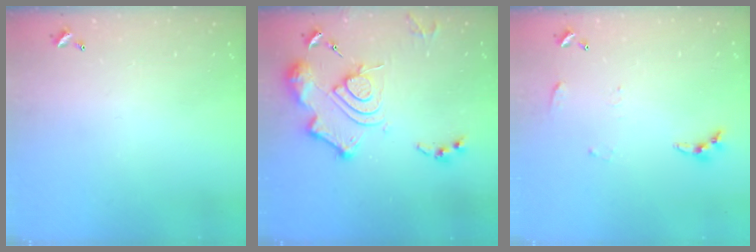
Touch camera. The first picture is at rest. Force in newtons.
{"total": 15.2, "press": 15.1, "slide": 1.7}
{"total": 4.3, "press": 4.3, "slide": 0.5}